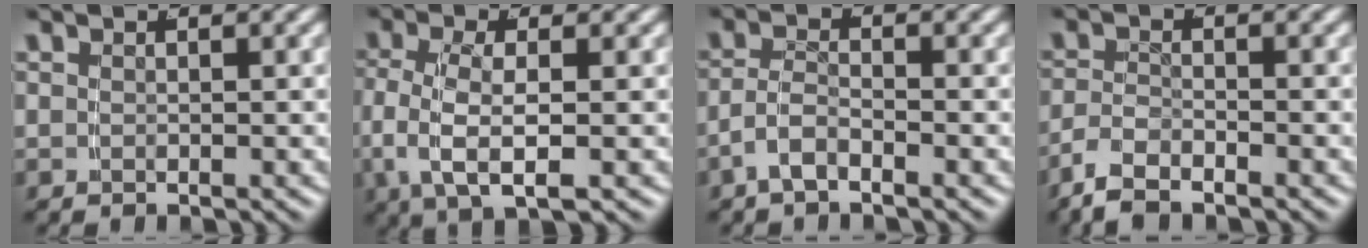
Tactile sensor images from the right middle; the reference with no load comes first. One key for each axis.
{"total": 5.3, "fx": -0.5, "fy": 2.7, "fz": 4.5, "tx": -0.107, "ty": -0.013, "tz": -0.003}
{"total": 2.6, "fx": -1.8, "fy": 1.1, "fz": 1.6, "tx": -0.035, "ty": -0.010, "tz": -0.031}
{"total": 3.1, "fx": -2.3, "fy": 1.5, "fz": 1.5, "tx": -0.043, "ty": -0.010, "tz": -0.039}